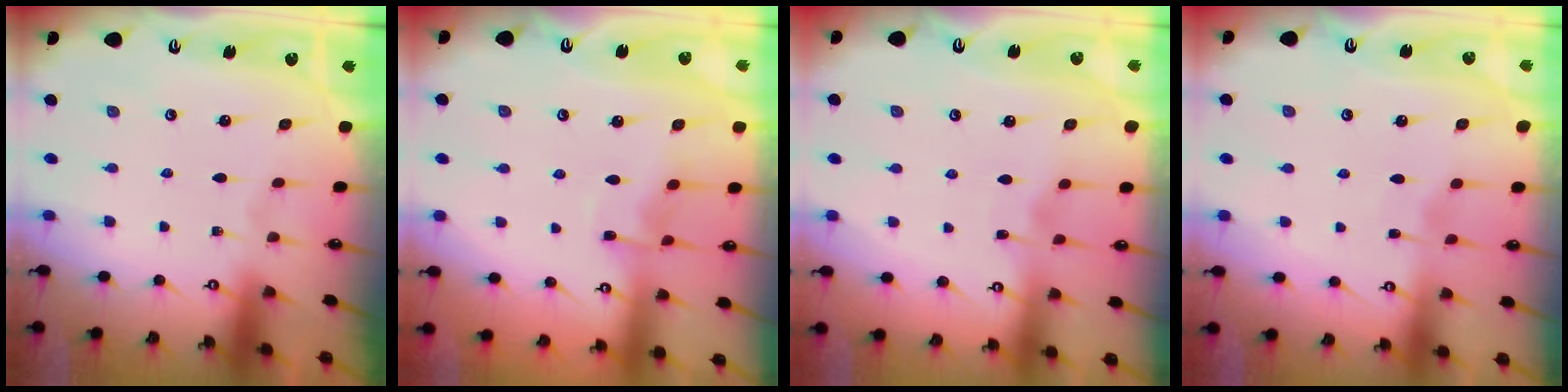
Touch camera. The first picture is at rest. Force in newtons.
{"total": 6.5, "press": 6.5, "slide": 0.6}
{"total": 2.7, "press": 2.6, "slide": 0.3}
{"total": 2.0, "press": 2.0, "slide": 0.3}